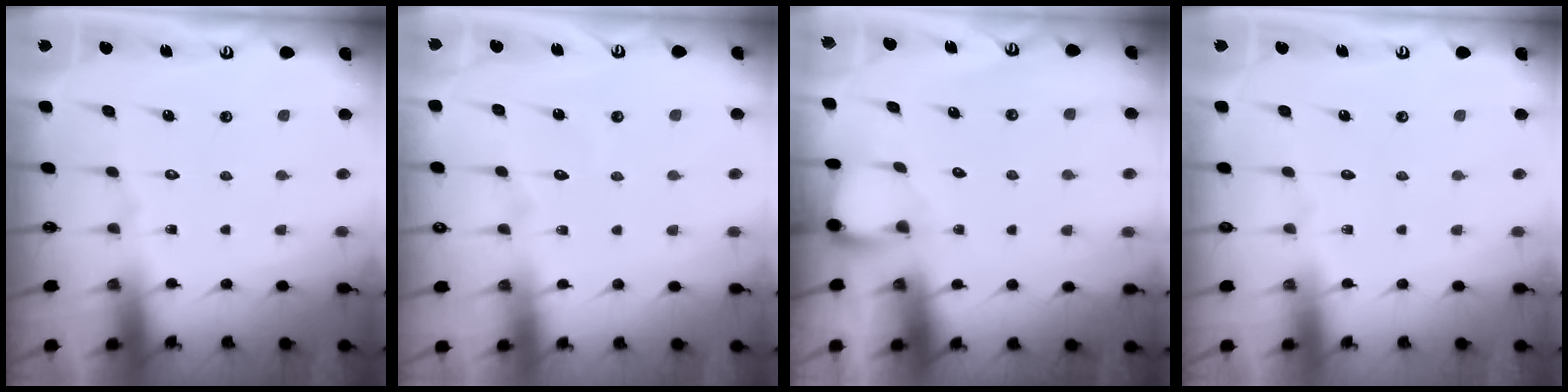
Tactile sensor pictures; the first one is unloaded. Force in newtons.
{"total": 2.5, "press": 2.5, "slide": 0.2}
{"total": 2.4, "press": 2.4, "slide": 0.3}
{"total": 0.0}